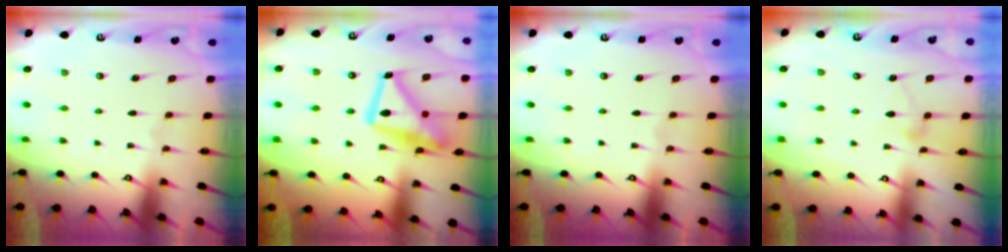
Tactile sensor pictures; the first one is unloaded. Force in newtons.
{"total": 18.7, "press": 18.6, "slide": 1.5}
{"total": 0.0}
{"total": 6.8, "press": 6.8, "slide": 0.4}